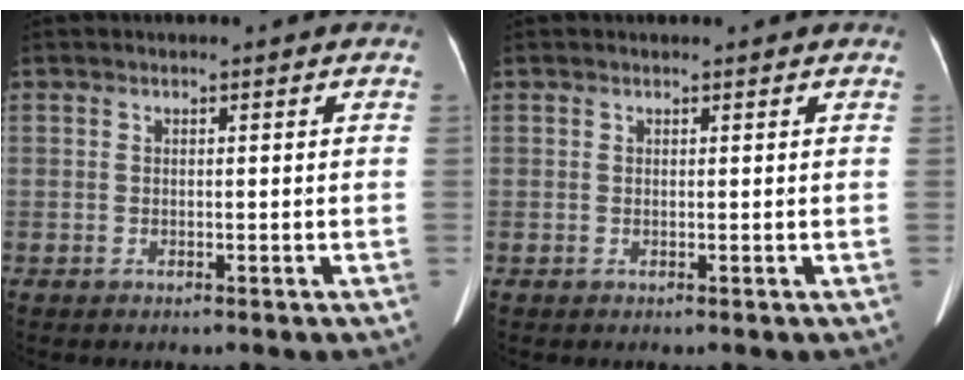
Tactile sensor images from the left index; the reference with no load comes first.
{"total": 1.1, "force": [1.0, 0.2, 0.2], "torque": [-0.010, 0.013, 0.012]}